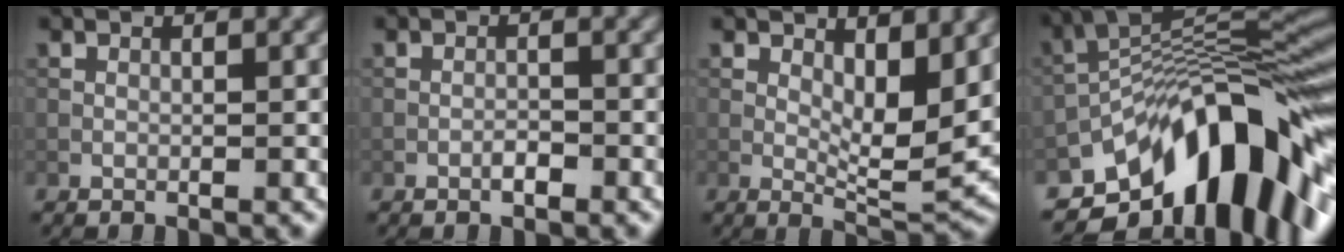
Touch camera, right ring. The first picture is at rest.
{"total": 1.1, "force": [-0.7, 0.3, 0.8], "torque": [-0.014, 0.002, -0.014]}
{"total": 5.9, "force": [1.5, 2.5, 5.2], "torque": [-0.080, -0.011, 0.026]}
{"total": 14.8, "force": [-7.8, 6.2, 10.9], "torque": [-0.166, 0.020, -0.141]}